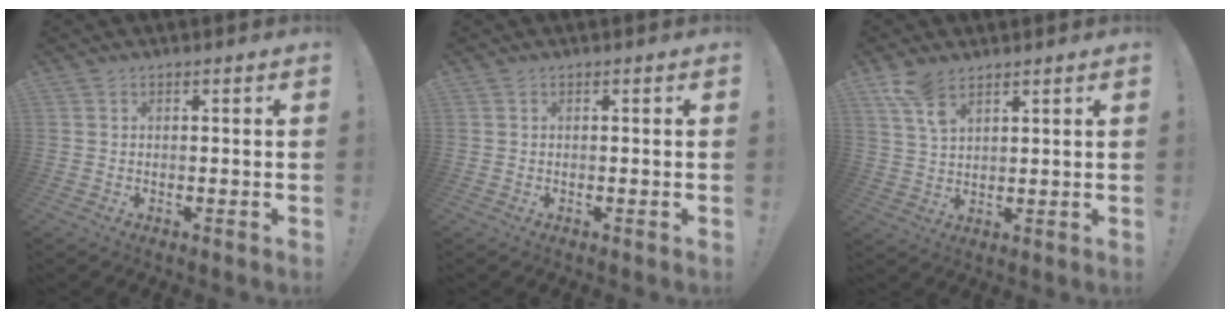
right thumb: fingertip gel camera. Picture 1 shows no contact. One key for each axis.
{"total": 0.0}
{"total": 7.0, "fx": 4.9, "fy": 2.7, "fz": 4.2, "tx": -0.084, "ty": -0.021, "tz": 0.093}